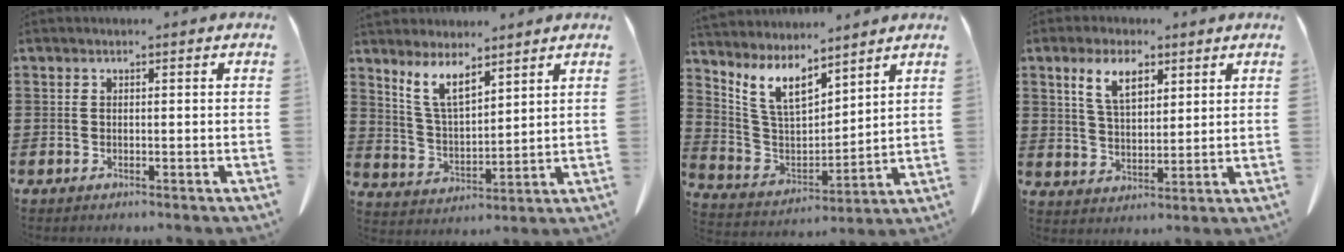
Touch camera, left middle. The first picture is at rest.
{"total": 7.4, "force": [5.7, 2.1, 4.2], "torque": [-0.100, -0.018, 0.106]}
{"total": 8.7, "force": [6.4, 3.7, 4.7], "torque": [-0.118, -0.023, 0.118]}
{"total": 6.9, "force": [3.9, 3.3, 4.6], "torque": [-0.096, 0.007, 0.071]}